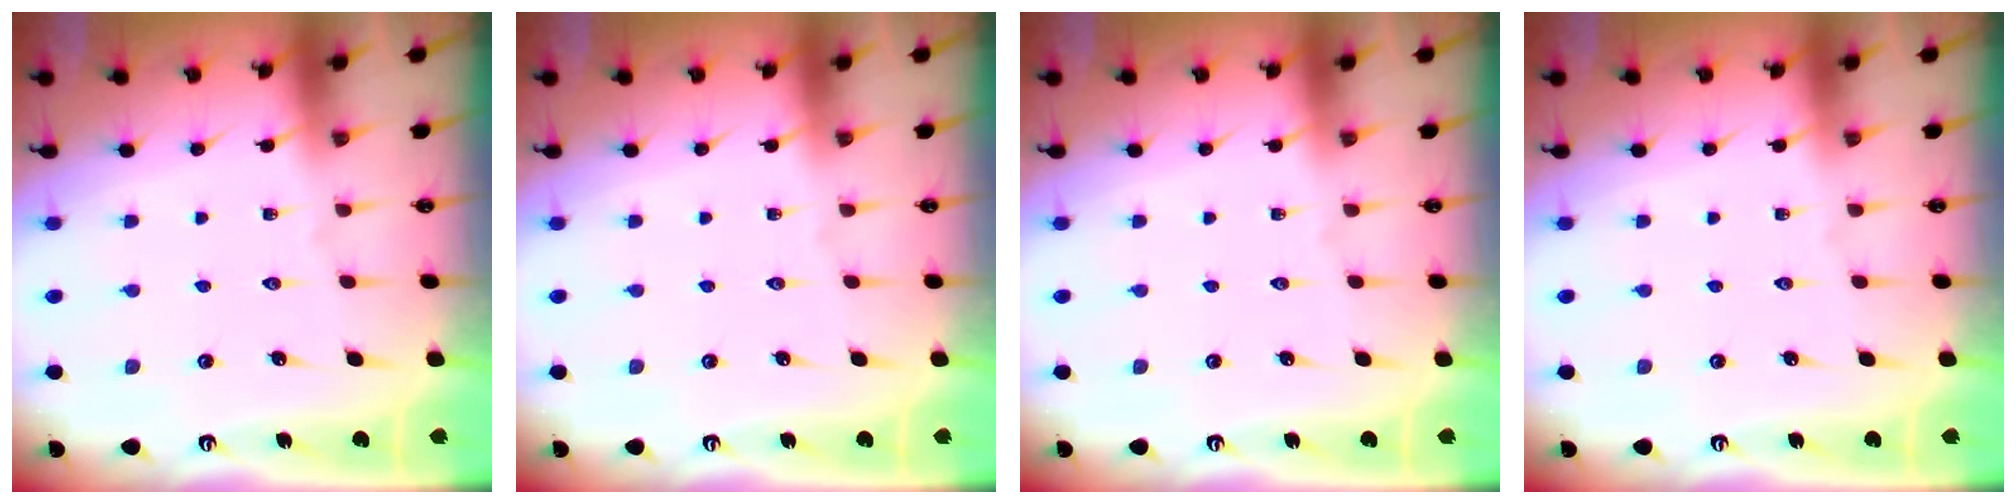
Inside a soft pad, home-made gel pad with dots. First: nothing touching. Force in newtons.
{"total": 0.0}
{"total": 0.0}
{"total": 0.0}